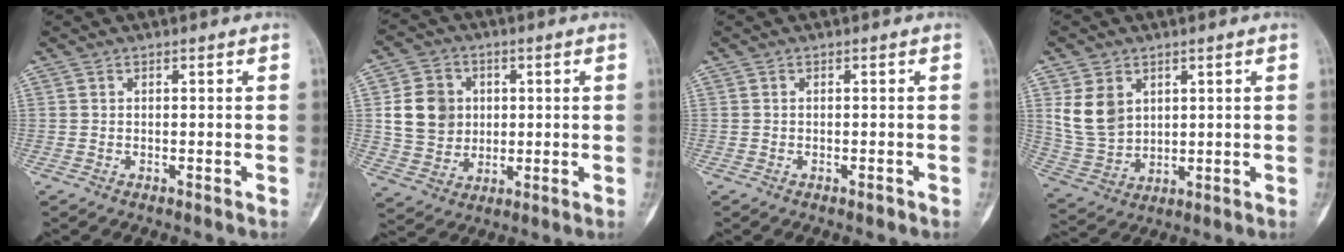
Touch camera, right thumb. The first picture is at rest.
{"total": 10.9, "force": [1.6, 9.6, 5.0], "torque": [-0.057, 0.000, 0.035]}
{"total": 0.6, "force": [-0.5, 0.2, 0.3], "torque": [-0.001, 0.000, -0.009]}
{"total": 9.3, "force": [3.3, 6.9, 5.2], "torque": [-0.085, -0.015, 0.085]}